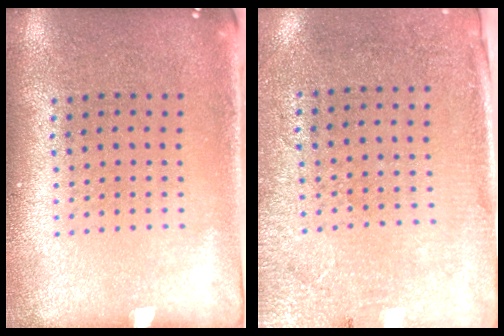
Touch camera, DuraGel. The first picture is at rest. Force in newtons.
{"total": 2.7, "press": 2.3, "slide": 1.5}